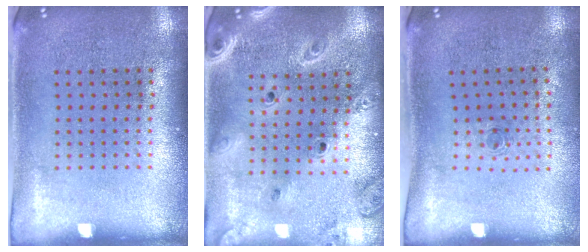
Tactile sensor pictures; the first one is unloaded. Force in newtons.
{"total": 2.6, "press": 2.3, "slide": 1.2}
{"total": 0.6, "press": 0.2, "slide": 0.6}